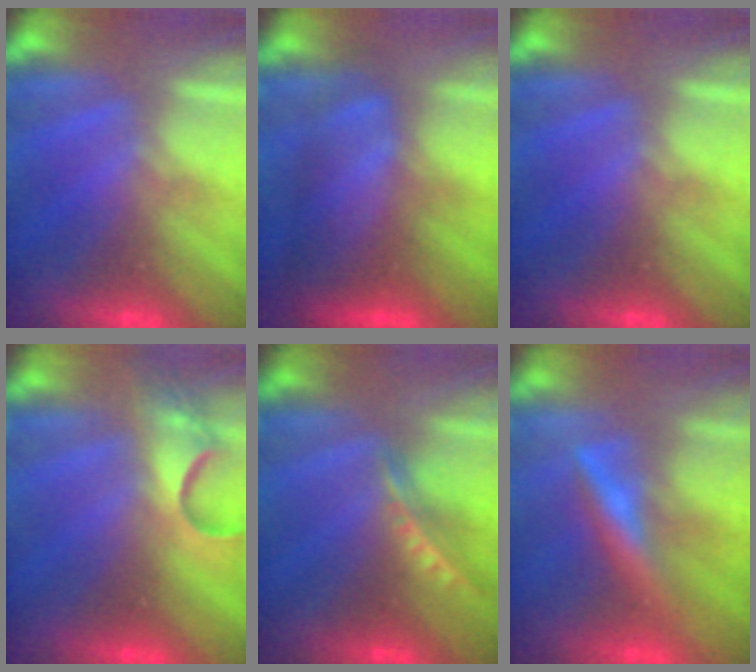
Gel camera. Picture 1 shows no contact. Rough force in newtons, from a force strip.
{"total": 8.7}
{"total": 0.0}
{"total": 4.6}
{"total": 3.9}
{"total": 2.4}